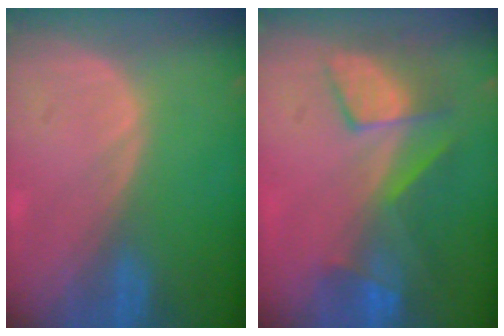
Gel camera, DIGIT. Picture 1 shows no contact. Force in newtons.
{"total": 8.0, "press": 7.4, "slide": 3.0}